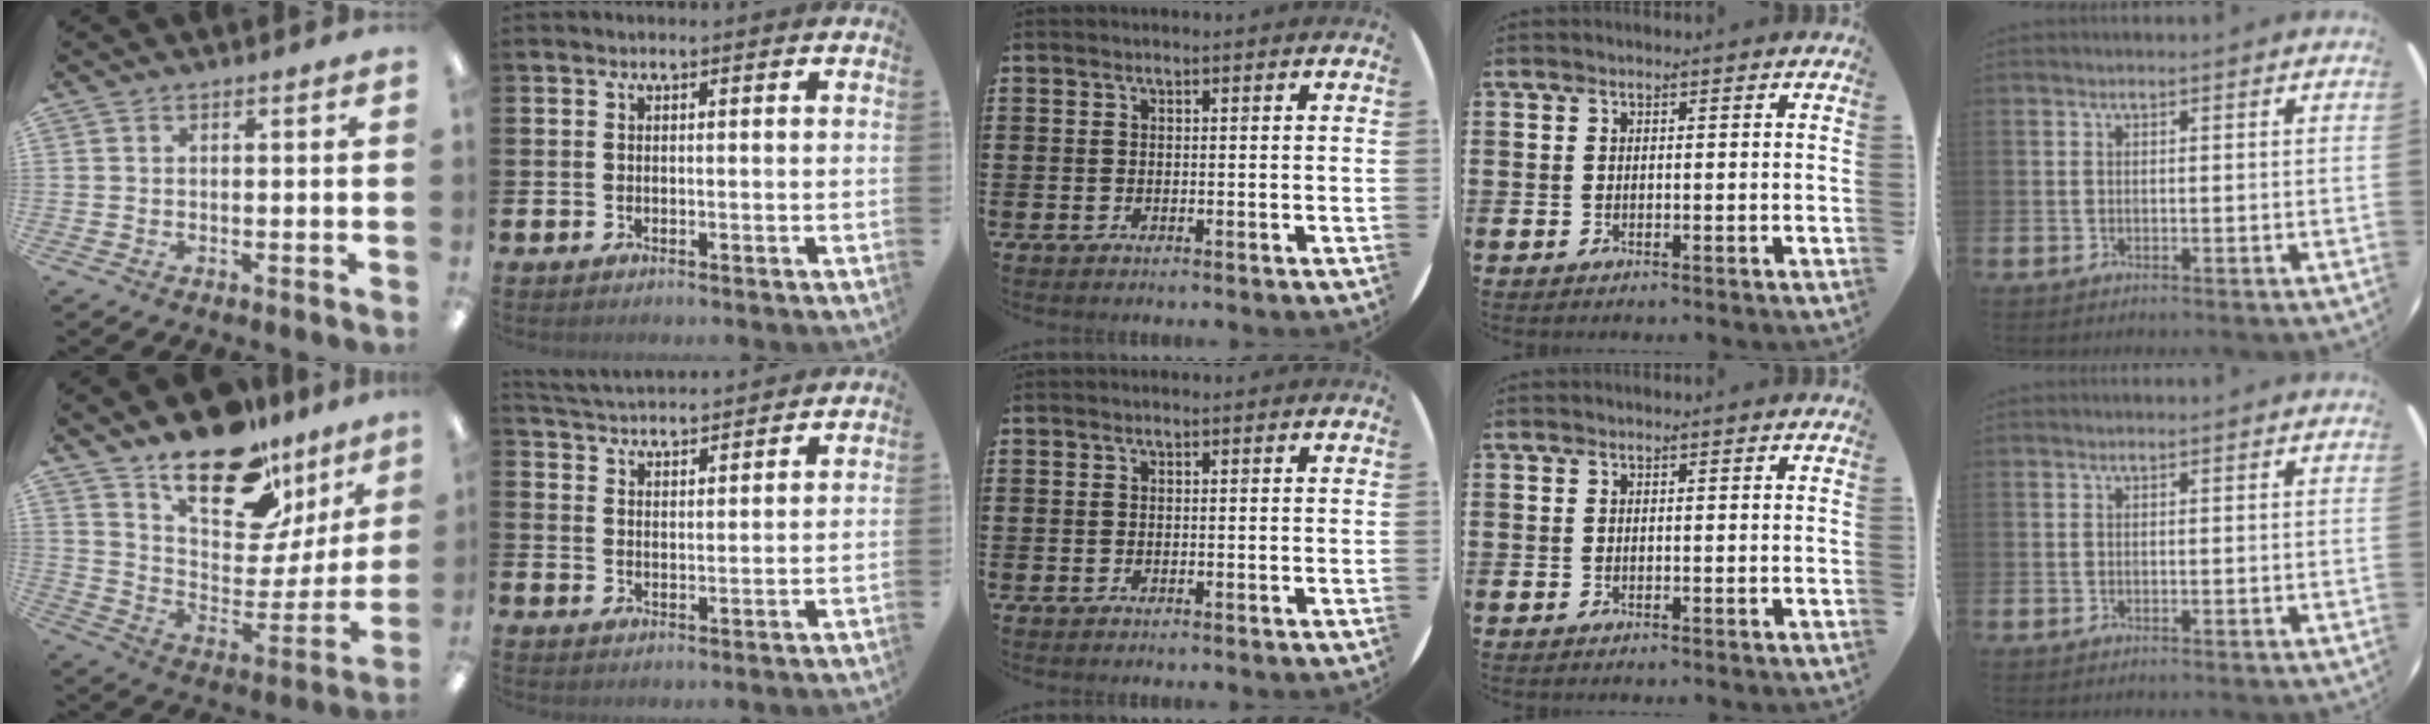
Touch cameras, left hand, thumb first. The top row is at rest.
{"thumb": {"total": 19.7, "force": [15.0, 8.9, 9.3], "torque": [-0.145, -0.110, 0.262]}, "index": {"total": 4.3, "force": [4.3, 0.4, -0.2], "torque": [-0.020, -0.032, 0.076]}}